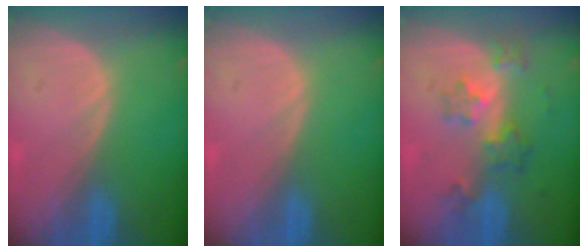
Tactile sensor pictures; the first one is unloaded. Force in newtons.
{"total": 0.0}
{"total": 5.9, "press": 5.3, "slide": 2.5}